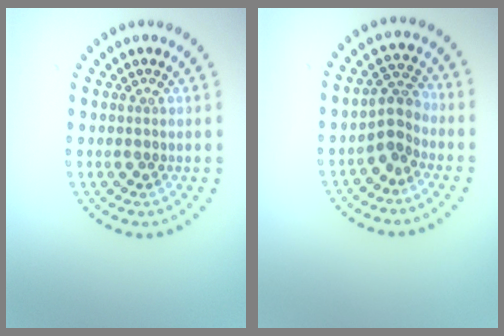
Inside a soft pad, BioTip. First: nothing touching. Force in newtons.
{"total": 2.4, "press": 2.0, "slide": 1.3}